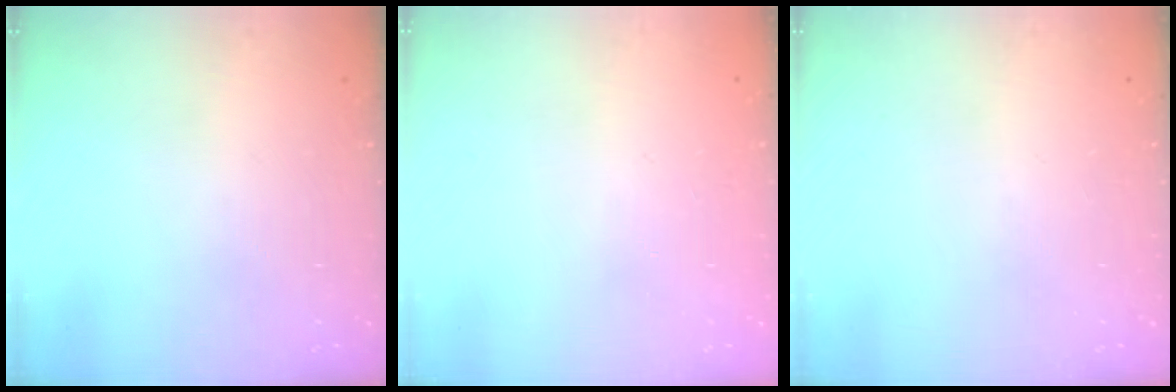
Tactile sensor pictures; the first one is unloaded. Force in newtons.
{"total": 2.6, "press": 2.6, "slide": 0.2}
{"total": 0.0}